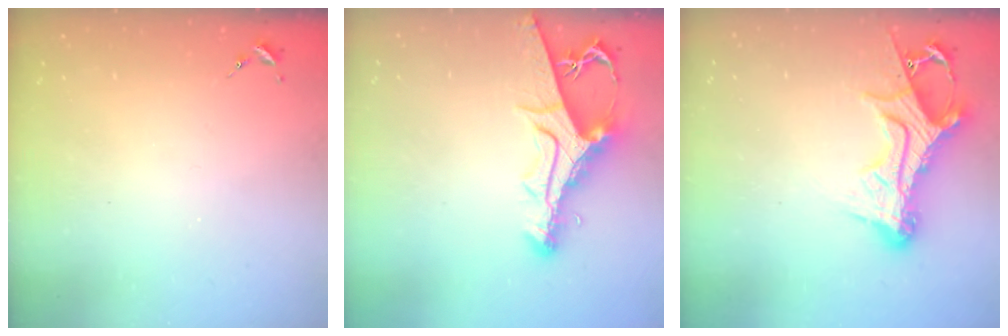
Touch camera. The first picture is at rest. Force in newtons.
{"total": 10.7, "press": 10.7, "slide": 1.1}
{"total": 13.4, "press": 13.4, "slide": 1.3}